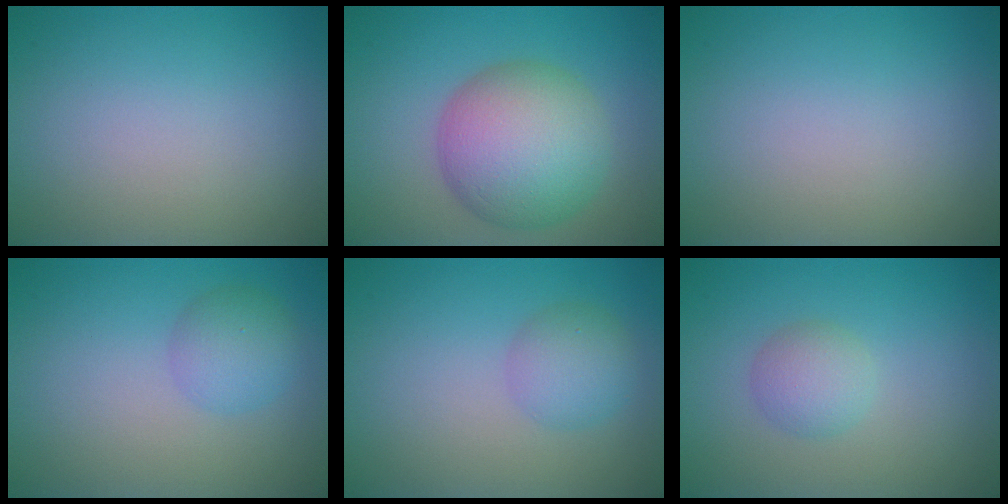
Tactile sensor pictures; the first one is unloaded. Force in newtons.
{"total": 8.7, "press": 8.7, "slide": 0.2}
{"total": 0.0}
{"total": 2.8, "press": 2.8, "slide": 0.1}
{"total": 2.8, "press": 2.8, "slide": 0.0}
{"total": 2.3, "press": 2.3, "slide": 0.1}